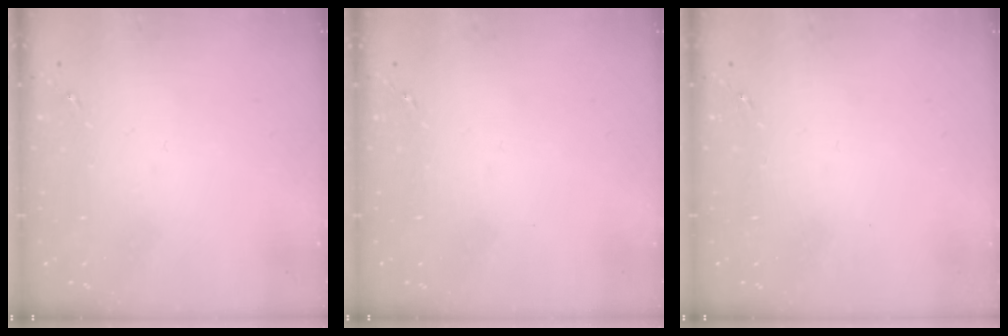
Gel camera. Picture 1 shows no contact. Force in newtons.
{"total": 0.0}
{"total": 0.0}